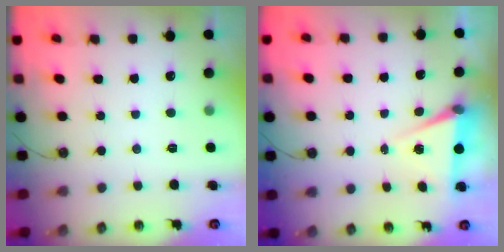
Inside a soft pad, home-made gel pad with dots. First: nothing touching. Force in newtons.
{"total": 6.3, "press": 4.4, "slide": 4.5}